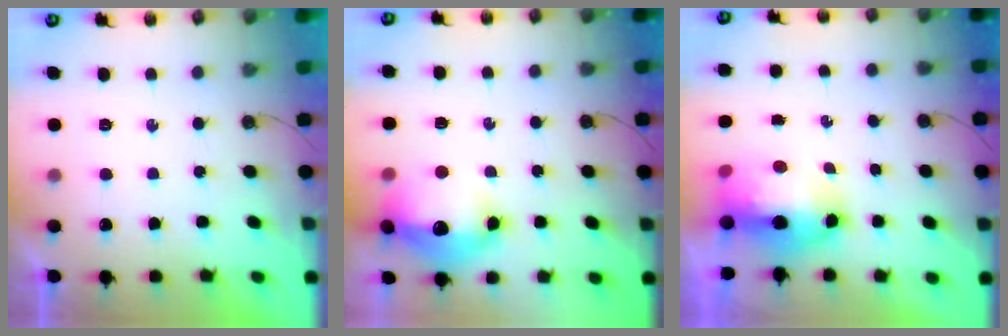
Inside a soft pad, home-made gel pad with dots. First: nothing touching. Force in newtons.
{"total": 15.0, "press": 14.9, "slide": 1.7}
{"total": 11.3, "press": 11.2, "slide": 1.8}